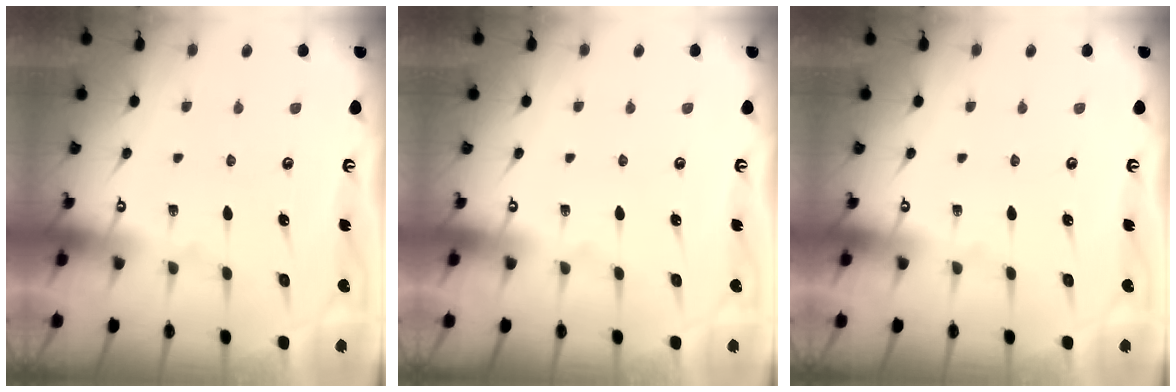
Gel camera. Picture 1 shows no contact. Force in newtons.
{"total": 0.0}
{"total": 0.0}